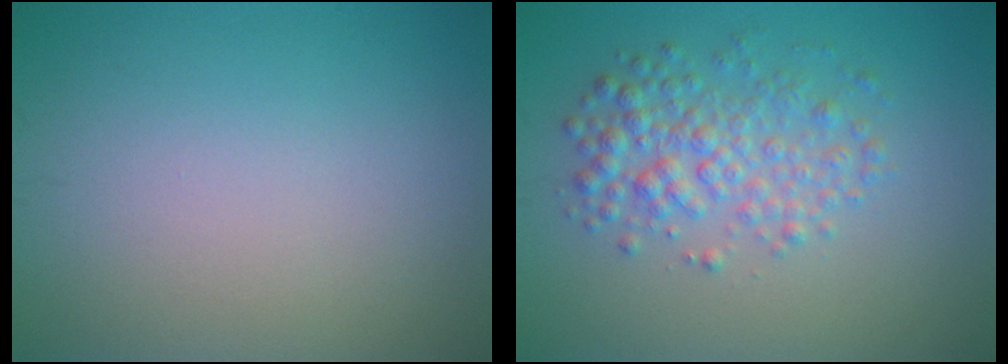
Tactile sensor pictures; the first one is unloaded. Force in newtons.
{"total": 3.8, "press": 3.8, "slide": 0.1}